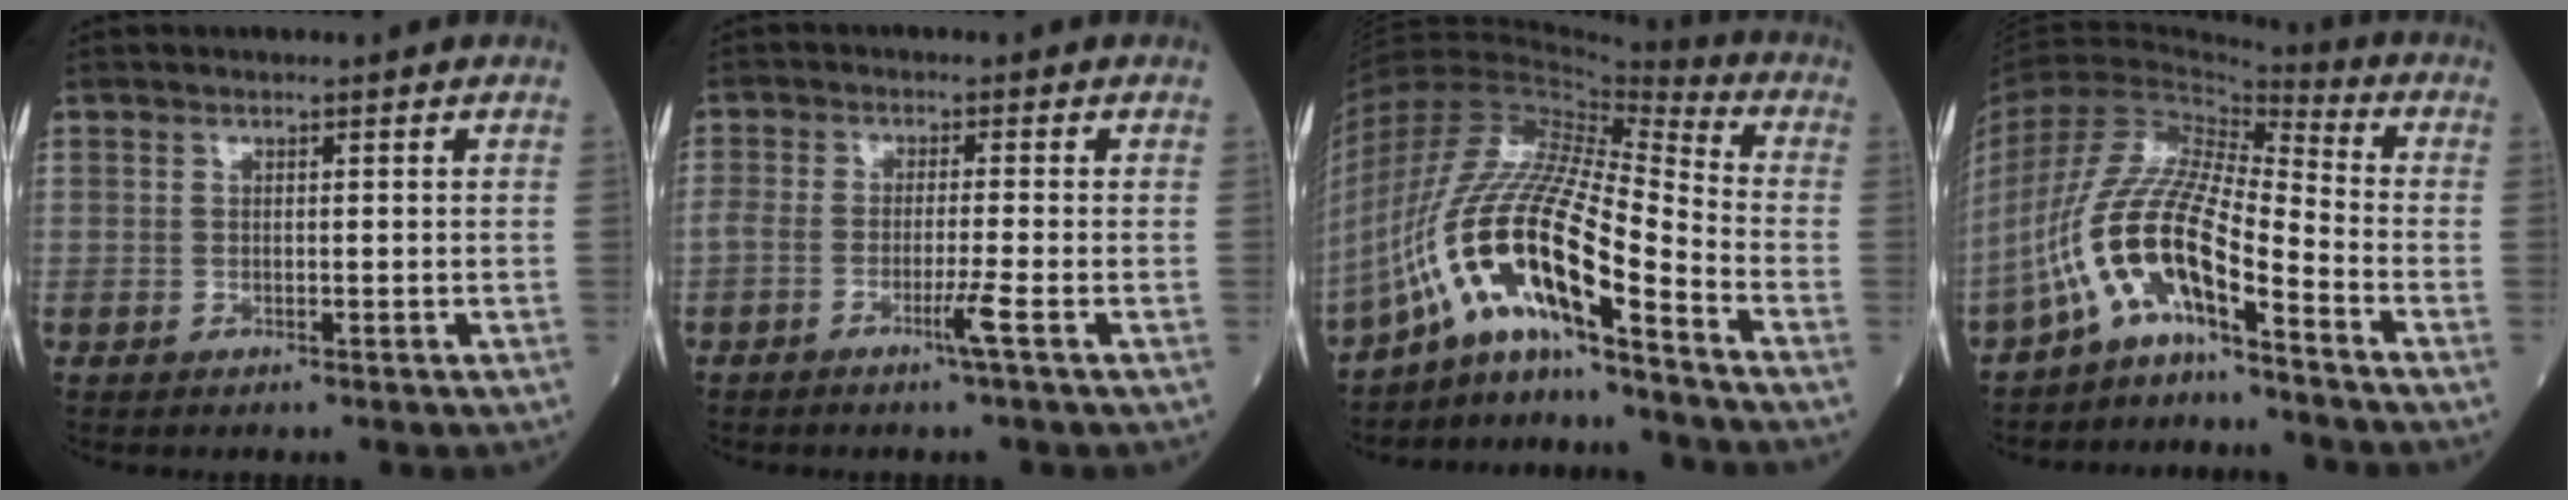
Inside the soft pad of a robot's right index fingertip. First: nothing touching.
{"total": 3.3, "force": [-1.8, -0.7, 2.7], "torque": [-0.057, -0.003, -0.037]}
{"total": 17.0, "force": [-10.4, 2.0, 13.3], "torque": [-0.274, 0.017, -0.185]}
{"total": 12.2, "force": [-7.4, 1.9, 9.5], "torque": [-0.201, 0.018, -0.137]}